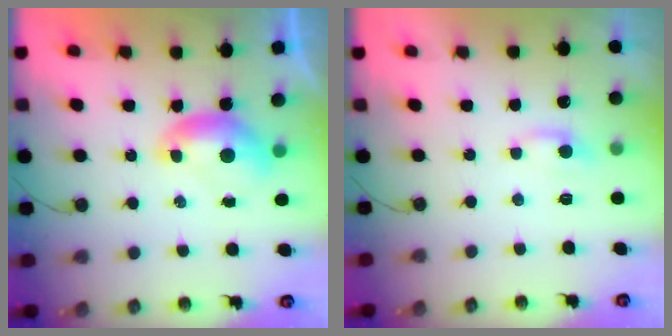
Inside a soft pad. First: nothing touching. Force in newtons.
{"total": 0.0}